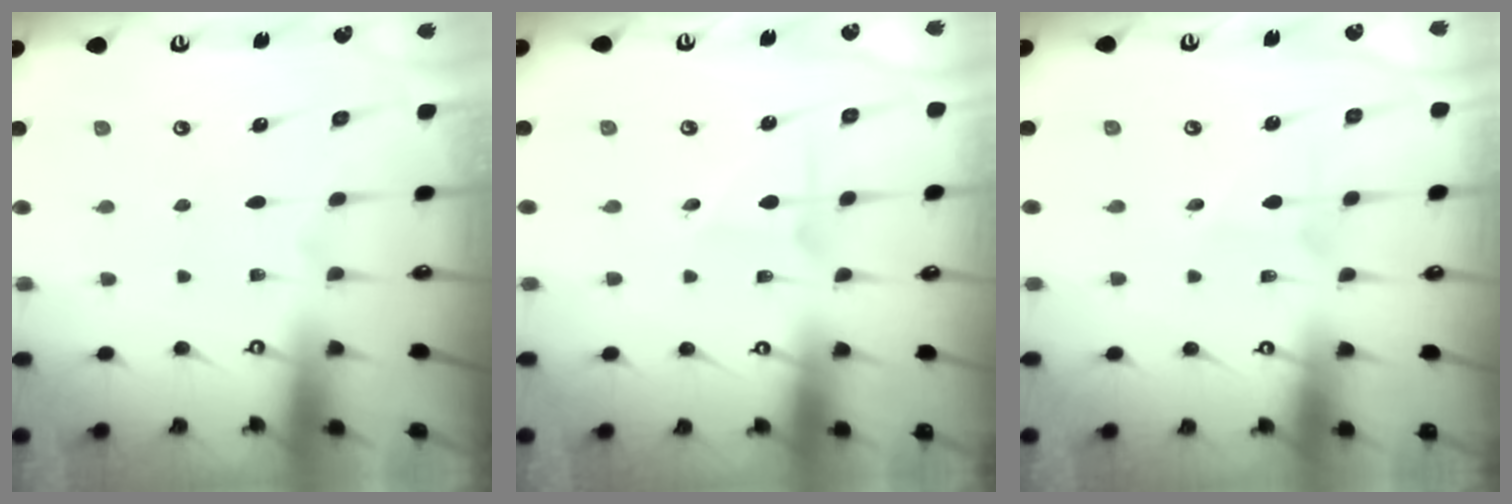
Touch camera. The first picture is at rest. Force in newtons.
{"total": 1.8, "press": 1.8, "slide": 0.1}
{"total": 2.0, "press": 2.0, "slide": 0.2}